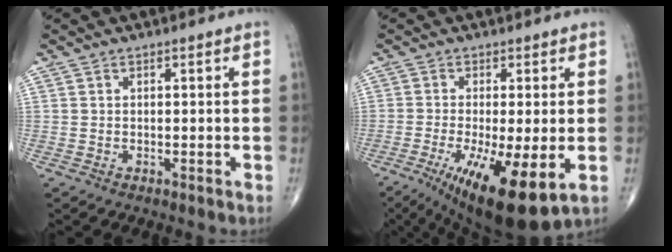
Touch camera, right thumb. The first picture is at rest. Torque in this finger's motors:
{"motor_torque": [1.51, 2.19, 0.32, -0.24, 0.32]}